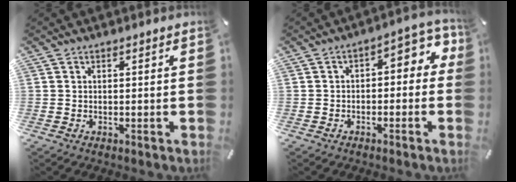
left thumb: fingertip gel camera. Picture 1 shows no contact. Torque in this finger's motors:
{"motor_torque": [0.75, 1.55, 0.40, -0.40, 0.05]}